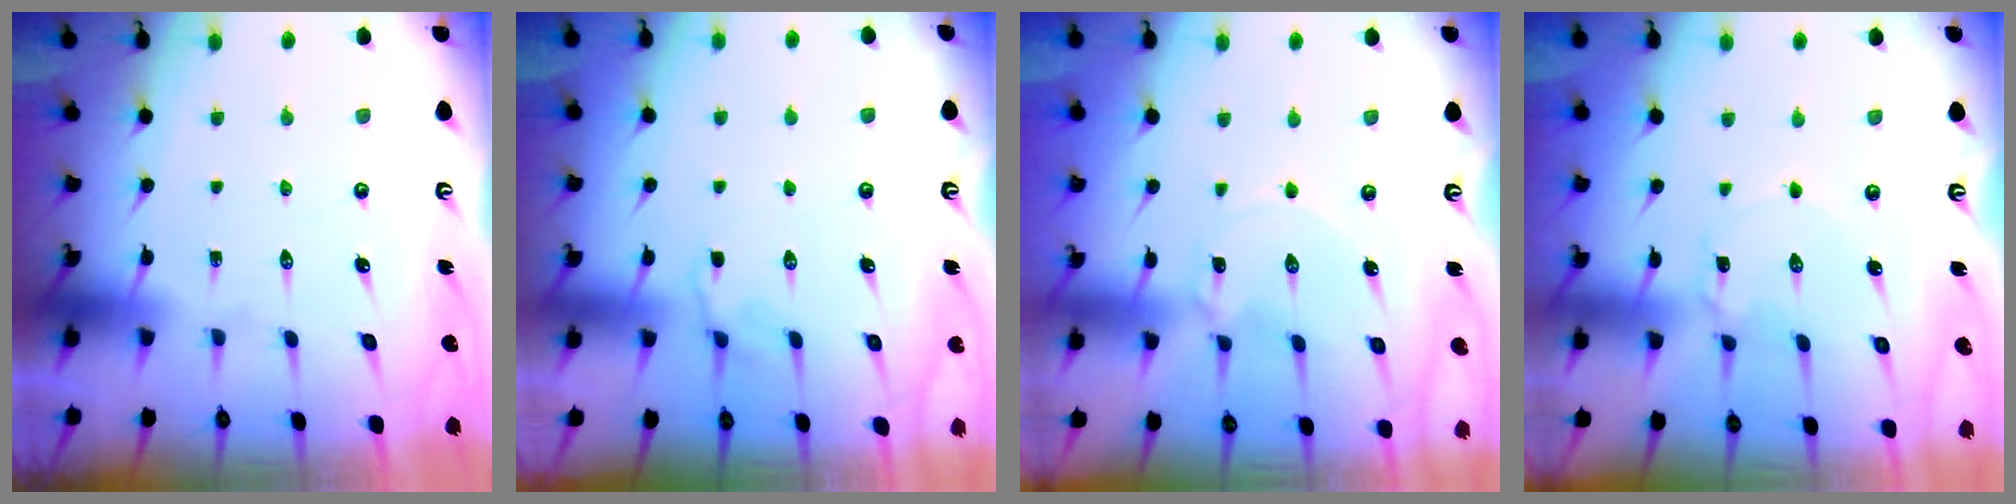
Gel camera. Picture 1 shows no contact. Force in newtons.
{"total": 3.0, "press": 2.5, "slide": 1.6}
{"total": 0.9, "press": 0.9, "slide": 0.2}
{"total": 2.6, "press": 2.6, "slide": 0.2}